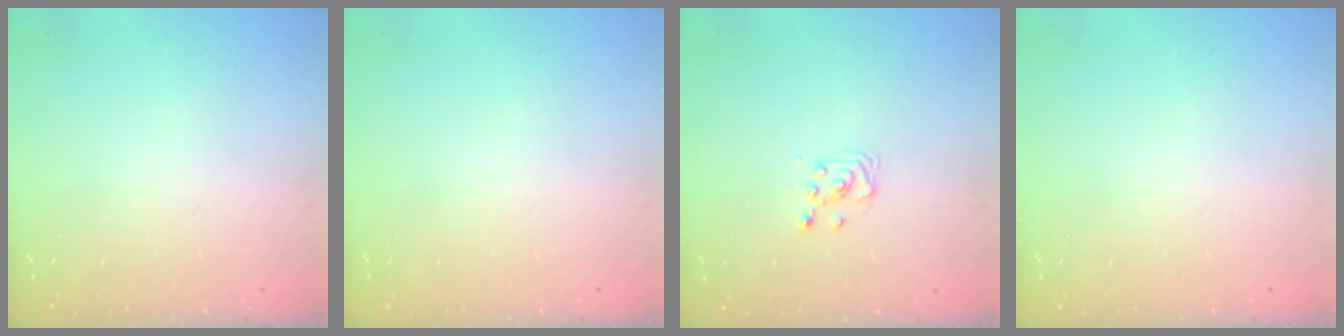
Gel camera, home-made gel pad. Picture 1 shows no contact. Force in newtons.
{"total": 0.0}
{"total": 2.9, "press": 2.9, "slide": 0.4}
{"total": 0.0}